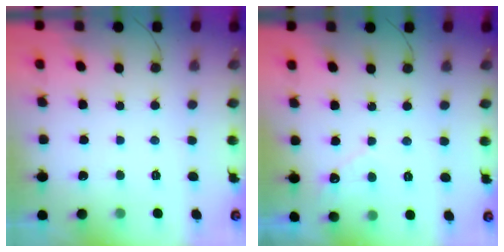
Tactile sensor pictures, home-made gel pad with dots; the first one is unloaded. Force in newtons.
{"total": 2.8, "press": 2.8, "slide": 0.1}